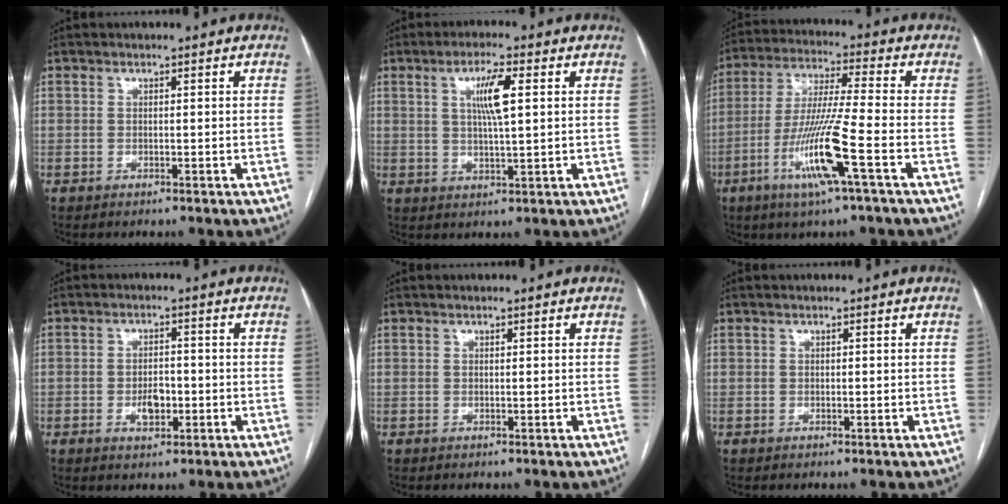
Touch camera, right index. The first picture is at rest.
{"total": 6.3, "force": [1.8, 0.7, 5.9], "torque": [-0.109, 0.003, 0.033]}
{"total": 12.7, "force": [-5.0, -0.7, 11.6], "torque": [-0.233, -0.017, -0.100]}
{"total": 3.8, "force": [-1.1, 2.0, 3.1], "torque": [-0.051, 0.003, -0.015]}
{"total": 0.0}
{"total": 0.0}